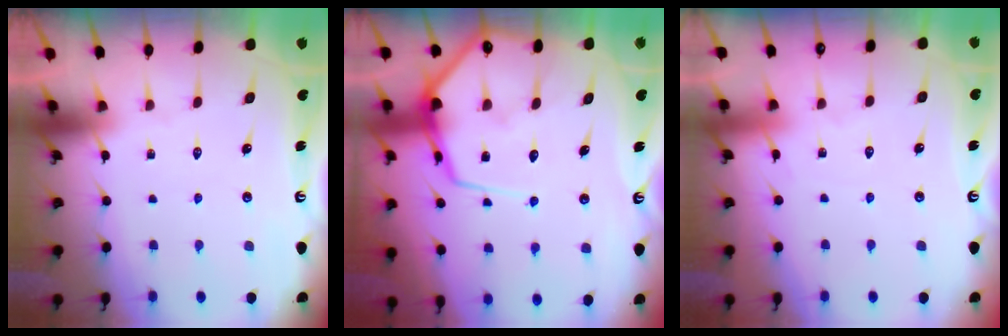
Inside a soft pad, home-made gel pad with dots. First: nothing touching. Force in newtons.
{"total": 13.1, "press": 13.0, "slide": 1.3}
{"total": 2.5, "press": 2.5, "slide": 0.3}